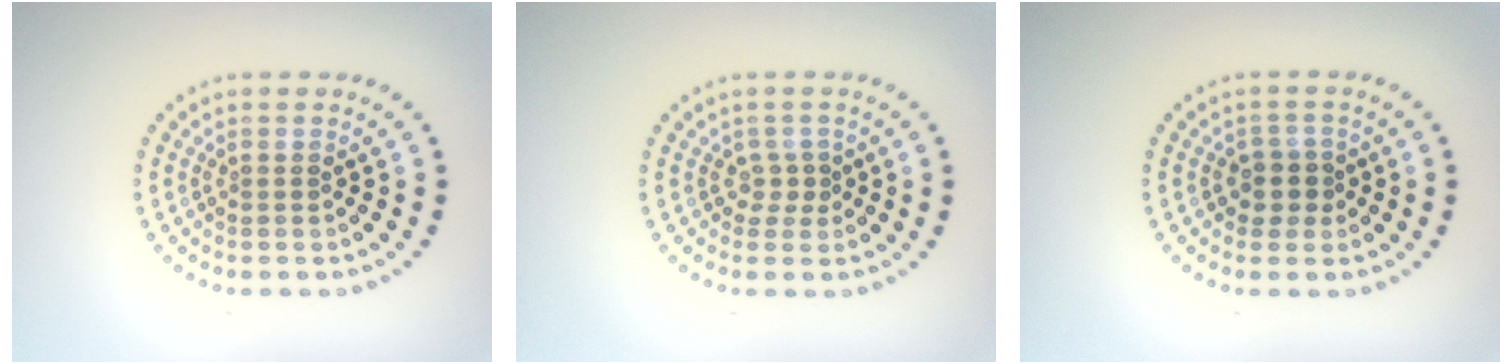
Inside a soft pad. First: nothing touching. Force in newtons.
{"total": 1.3, "press": 1.0, "slide": 0.9}
{"total": 2.1, "press": 1.9, "slide": 1.0}